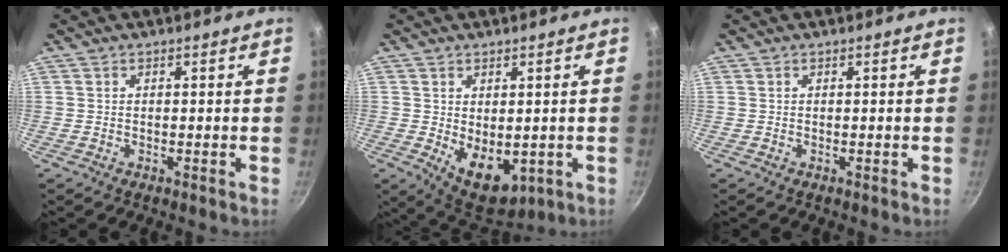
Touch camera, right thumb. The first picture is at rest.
{"total": 9.5, "force": [-1.9, 5.5, 7.5], "torque": [-0.091, -0.008, -0.006]}
{"total": 0.0}